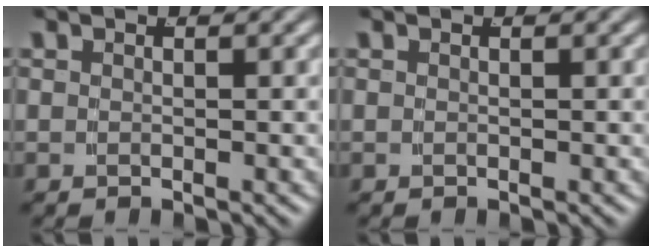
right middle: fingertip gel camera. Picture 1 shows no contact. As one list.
[{"total": 0.0}]